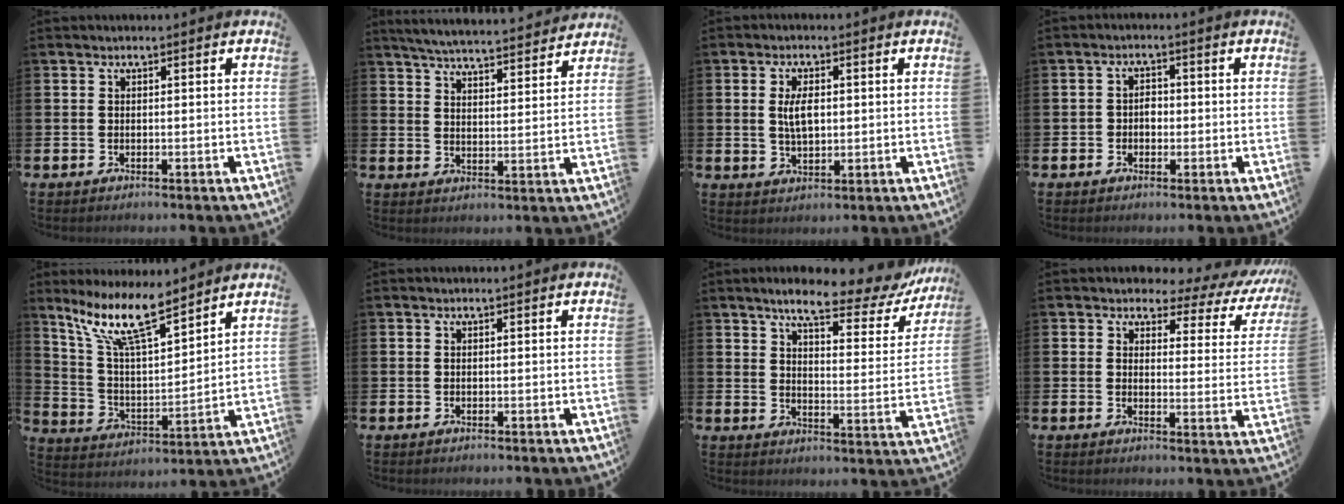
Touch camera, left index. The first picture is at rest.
{"total": 5.7, "force": [5.6, 0.2, 0.9], "torque": [-0.030, -0.042, 0.096]}
{"total": 3.9, "force": [0.8, 1.9, 3.3], "torque": [-0.051, 0.001, 0.009]}
{"total": 2.1, "force": [-0.5, 1.7, 1.1], "torque": [-0.012, 0.002, -0.014]}
{"total": 10.4, "force": [8.4, 2.2, 5.7], "torque": [-0.135, -0.032, 0.152]}
{"total": 0.0}
{"total": 7.9, "force": [6.7, 1.8, 3.7], "torque": [-0.080, -0.043, 0.109]}
{"total": 3.3, "force": [2.3, 2.0, 1.1], "torque": [-0.029, -0.028, 0.028]}